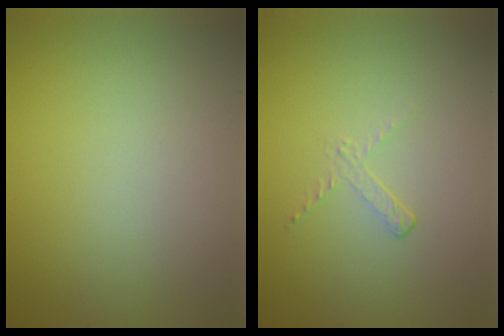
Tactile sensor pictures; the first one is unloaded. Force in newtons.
{"total": 1.1, "press": 0.4, "slide": 1.1}